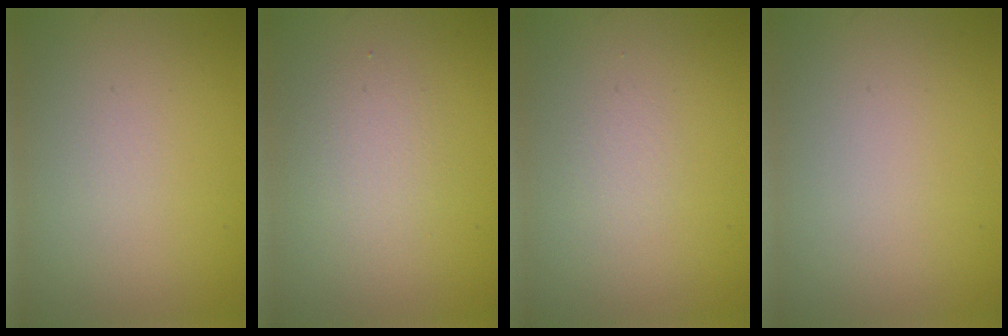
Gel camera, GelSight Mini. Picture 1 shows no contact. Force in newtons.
{"total": 1.9, "press": 1.9, "slide": 0.0}
{"total": 0.7, "press": 0.7, "slide": 0.1}
{"total": 0.0}